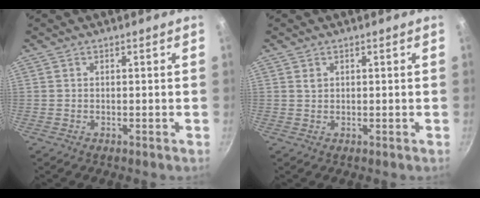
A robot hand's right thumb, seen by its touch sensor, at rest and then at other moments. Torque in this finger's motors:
{"motor_torque": [0.24, 0.81, 0.34, -0.16, 0.03]}